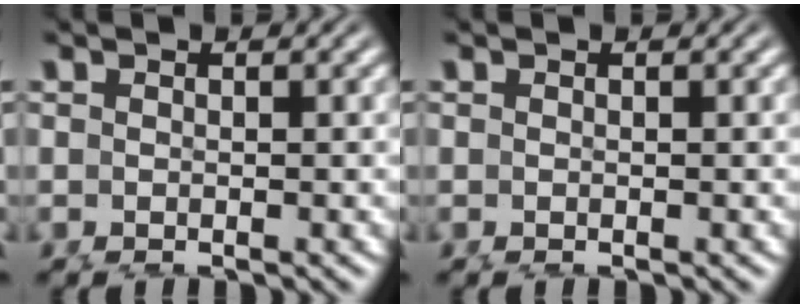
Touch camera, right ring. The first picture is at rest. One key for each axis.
{"total": 0.0}